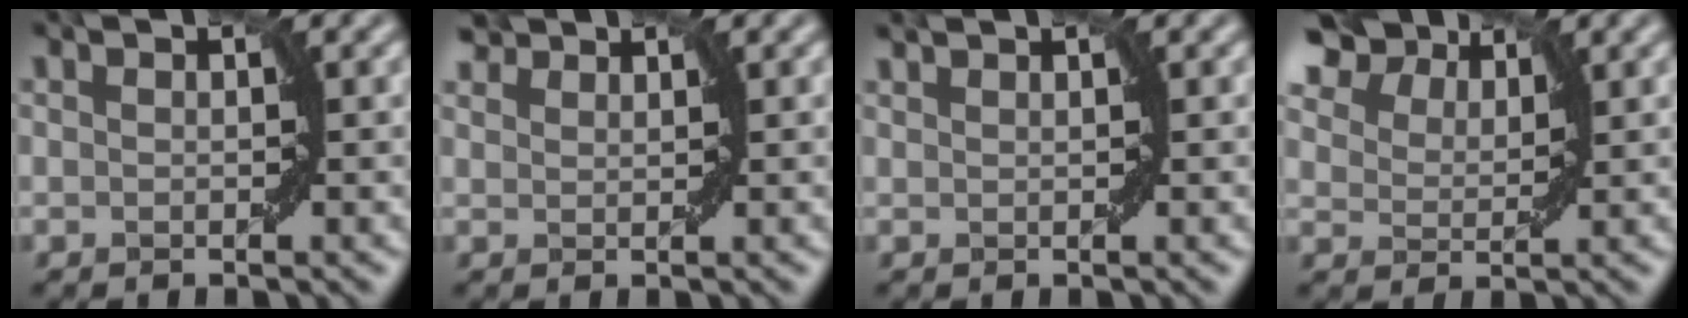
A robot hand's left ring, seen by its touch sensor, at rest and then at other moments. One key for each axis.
{"total": 1.9, "fx": 1.8, "fy": 0.4, "fz": 0.3, "tx": -0.006, "ty": 0.007, "tz": 0.034}
{"total": 0.8, "fx": 0.7, "fy": -0.1, "fz": 0.3, "tx": -0.006, "ty": 0.002, "tz": 0.010}
{"total": 7.1, "fx": 5.8, "fy": 3.1, "fz": 2.9, "tx": -0.081, "ty": 0.008, "tz": 0.102}